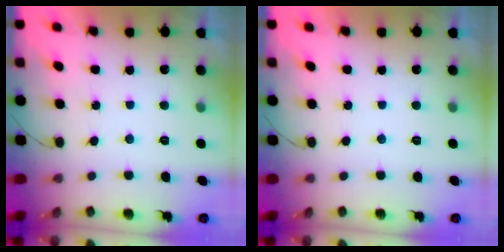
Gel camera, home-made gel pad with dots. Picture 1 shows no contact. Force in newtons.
{"total": 0.0}